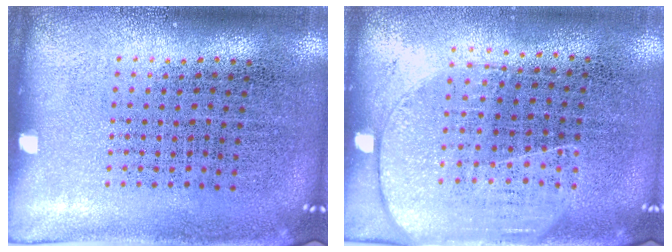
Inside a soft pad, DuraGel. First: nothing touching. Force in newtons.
{"total": 1.8, "press": 1.5, "slide": 0.9}